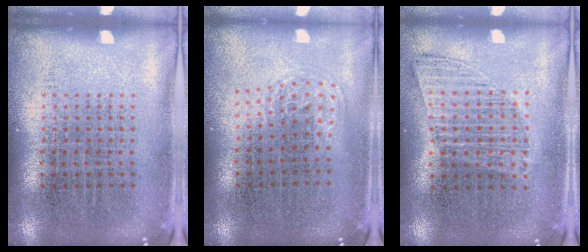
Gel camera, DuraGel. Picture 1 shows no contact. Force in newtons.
{"total": 1.0, "press": 0.6, "slide": 0.8}
{"total": 0.9, "press": 0.9, "slide": 0.3}